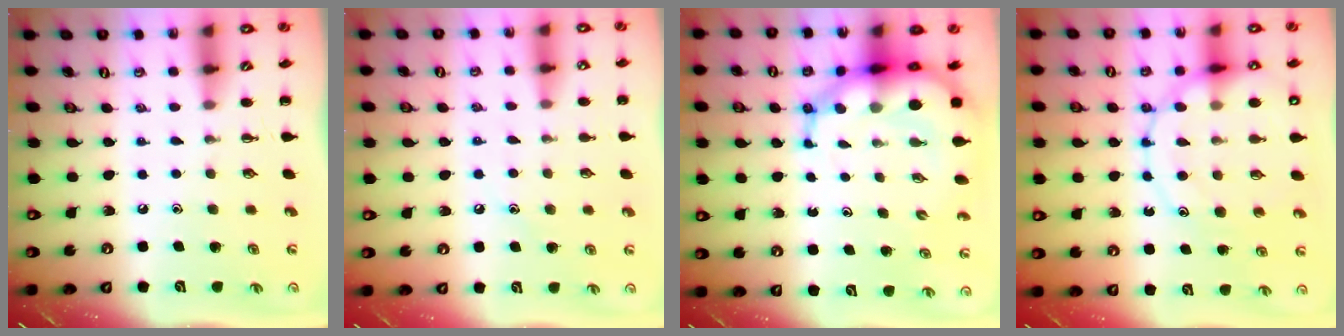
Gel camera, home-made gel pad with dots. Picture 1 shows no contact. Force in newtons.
{"total": 6.6, "press": 6.4, "slide": 1.7}
{"total": 11.7, "press": 11.3, "slide": 3.2}
{"total": 16.5, "press": 16.3, "slide": 2.6}